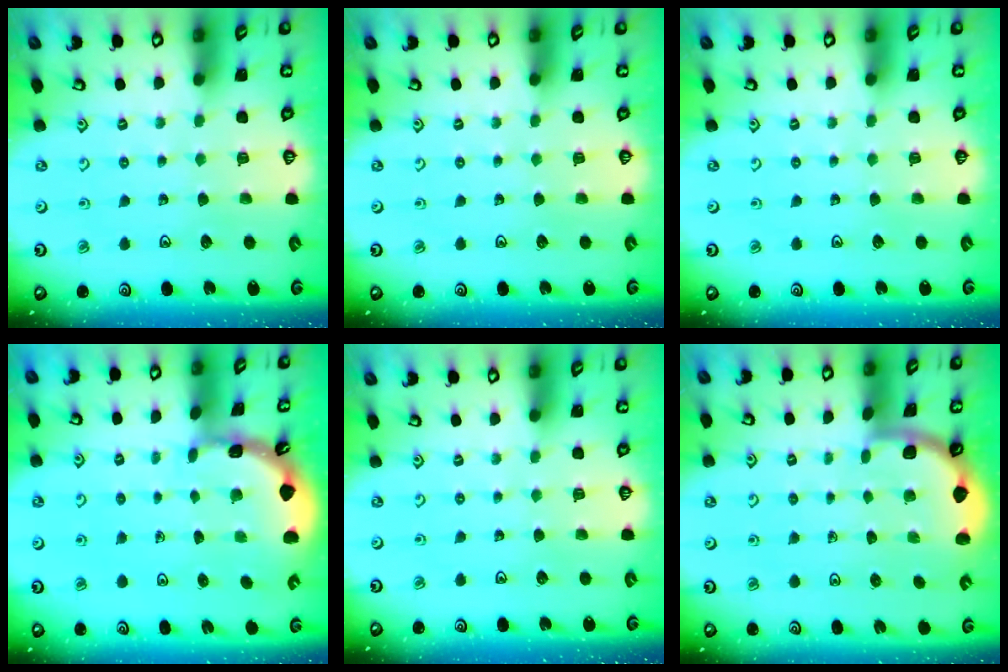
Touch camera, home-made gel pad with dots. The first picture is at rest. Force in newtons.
{"total": 0.0}
{"total": 0.0}
{"total": 1.6, "press": 1.6, "slide": 0.1}
{"total": 0.0}
{"total": 1.8, "press": 1.8, "slide": 0.0}